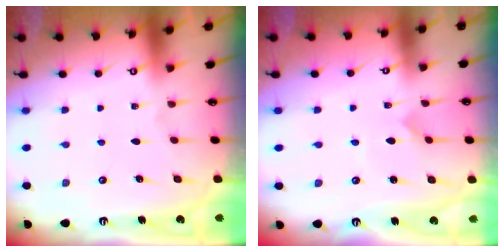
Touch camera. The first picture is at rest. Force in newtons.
{"total": 3.1, "press": 3.1, "slide": 0.2}